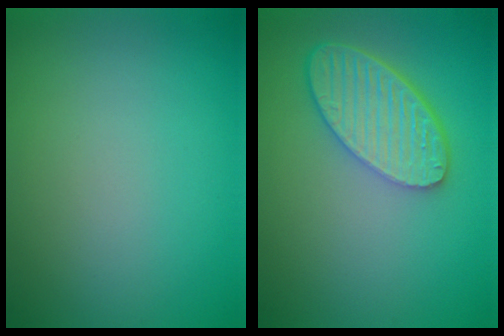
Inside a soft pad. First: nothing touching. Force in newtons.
{"total": 5.6, "press": 4.5, "slide": 3.4}